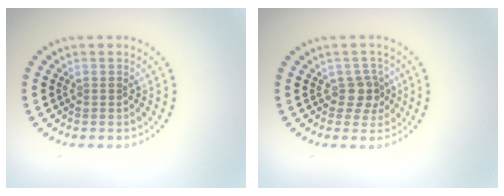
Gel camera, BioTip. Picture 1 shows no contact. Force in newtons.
{"total": 2.0, "press": 1.6, "slide": 1.3}